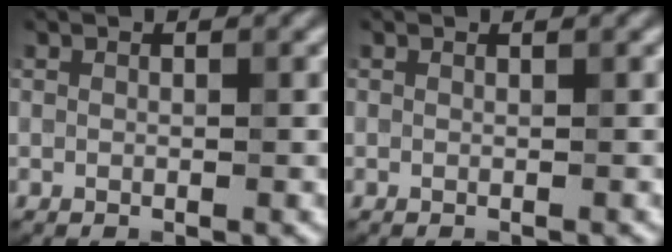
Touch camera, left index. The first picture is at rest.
{"total": 0.0}